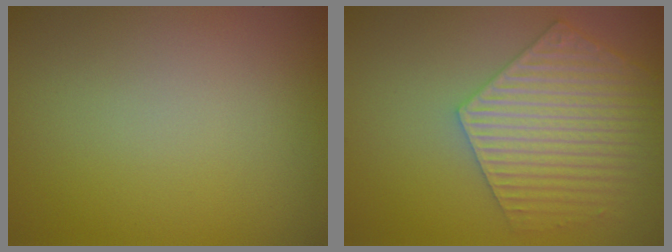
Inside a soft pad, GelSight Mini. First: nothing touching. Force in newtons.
{"total": 5.9, "press": 4.6, "slide": 3.6}